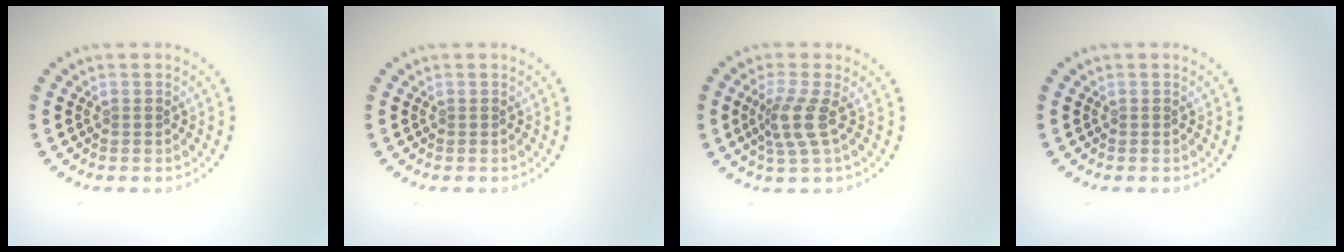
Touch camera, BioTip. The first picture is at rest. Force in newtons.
{"total": 0.0}
{"total": 2.9, "press": 2.2, "slide": 1.9}
{"total": 0.0}